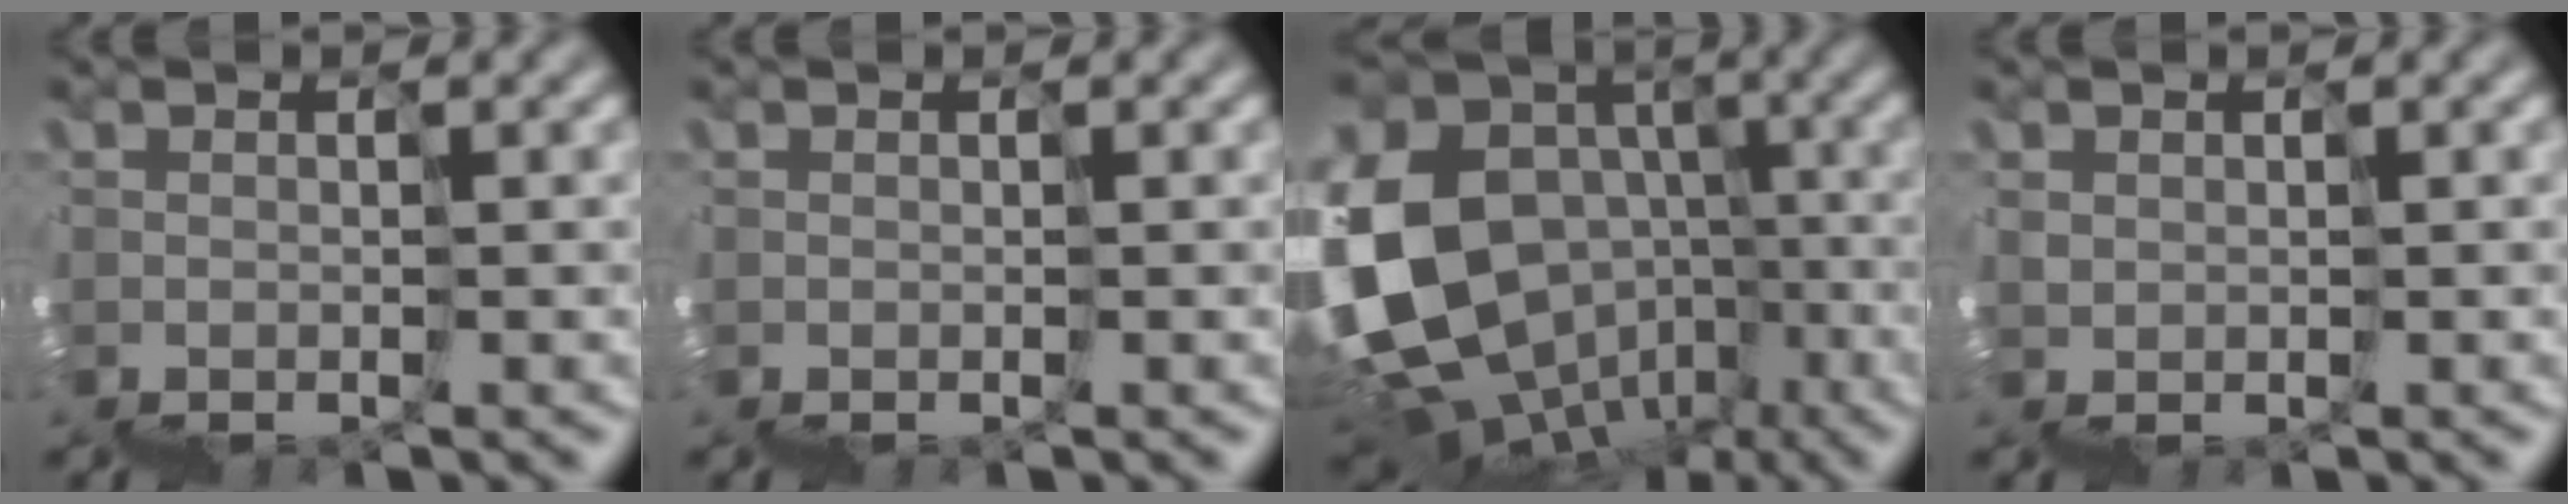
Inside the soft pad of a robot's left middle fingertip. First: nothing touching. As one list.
[{"total": 0.0}, {"total": 14.0, "force": [-0.1, 11.7, 7.6], "torque": [-0.186, 0.004, 0.007]}, {"total": 1.7, "force": [0.3, 1.1, 1.2], "torque": [-0.020, -0.003, 0.008]}]